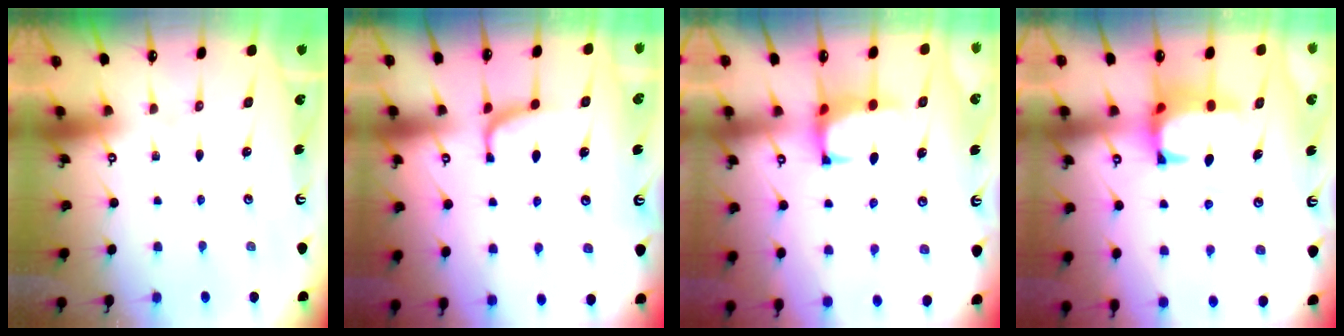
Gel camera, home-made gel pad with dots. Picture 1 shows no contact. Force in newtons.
{"total": 2.4, "press": 2.4, "slide": 0.4}
{"total": 1.4, "press": 1.3, "slide": 0.5}
{"total": 1.4, "press": 1.2, "slide": 0.7}